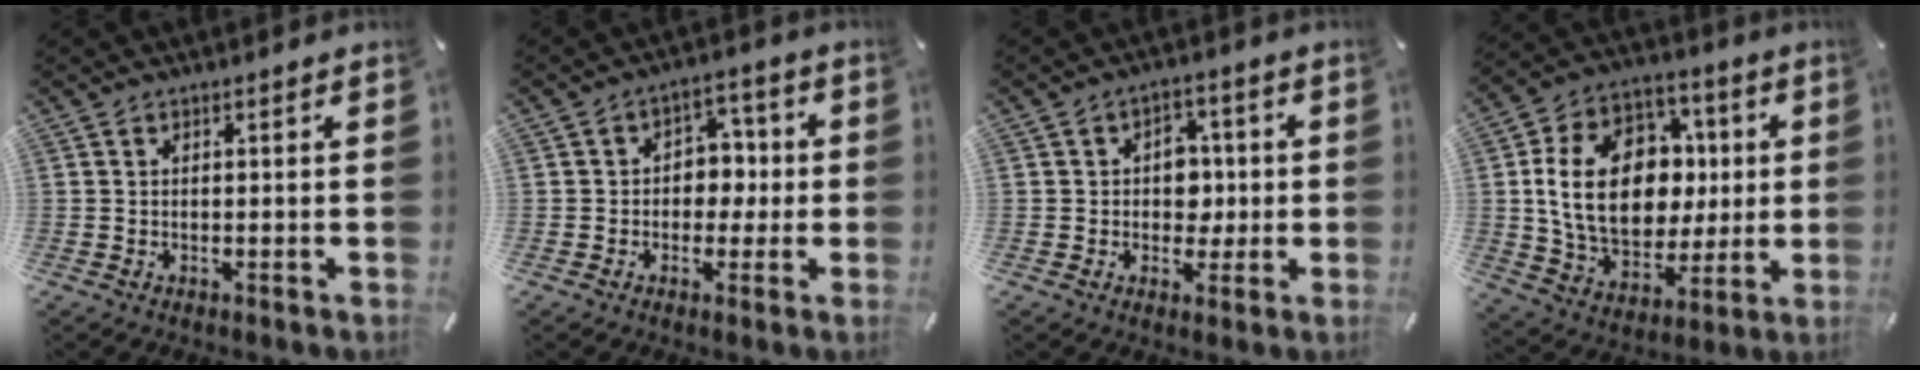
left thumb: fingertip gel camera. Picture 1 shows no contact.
{"total": 6.1, "force": [-1.4, 5.3, 2.7], "torque": [-0.035, 0.015, -0.031]}
{"total": 7.1, "force": [0.0, 6.1, 3.6], "torque": [-0.037, 0.003, -0.004]}
{"total": 20.9, "force": [1.6, 15.6, 13.8], "torque": [-0.274, 0.013, 0.036]}